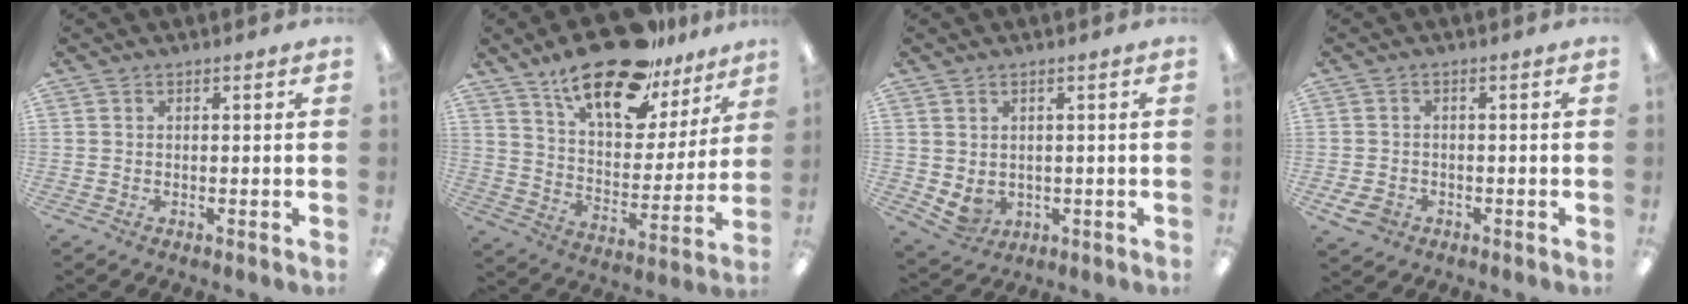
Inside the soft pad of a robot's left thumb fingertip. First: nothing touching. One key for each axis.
{"total": 21.8, "fx": 15.7, "fy": 9.3, "fz": 12.0, "tx": -0.196, "ty": -0.096, "tz": 0.272}
{"total": 3.5, "fx": 1.1, "fy": 2.9, "fz": 1.7, "tx": -0.040, "ty": -0.010, "tz": 0.019}
{"total": 3.7, "fx": -1.9, "fy": 2.6, "fz": 1.8, "tx": -0.039, "ty": 0.007, "tz": -0.036}